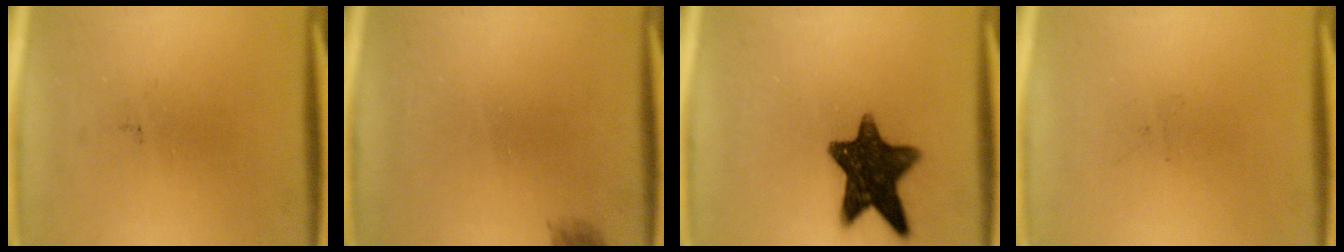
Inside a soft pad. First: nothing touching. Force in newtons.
{"total": 1.1}
{"total": 12.7}
{"total": 0.0}